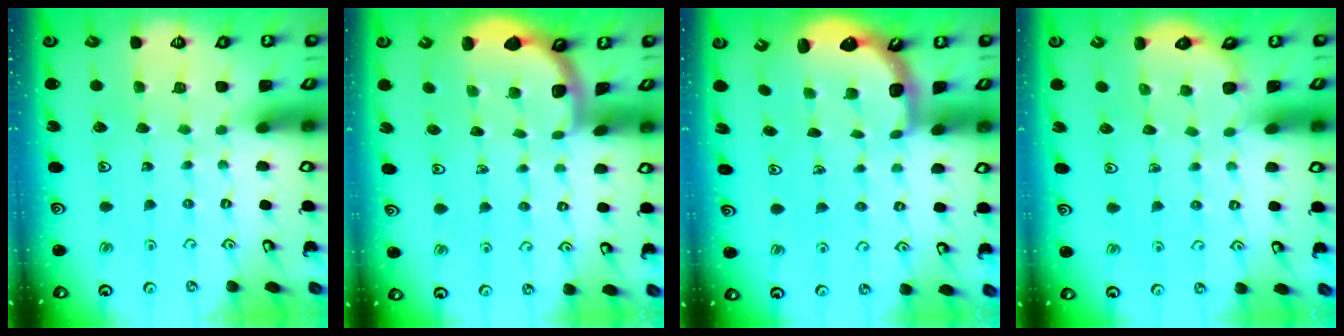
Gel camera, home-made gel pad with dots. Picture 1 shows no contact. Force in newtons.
{"total": 1.8, "press": 1.7, "slide": 0.0}
{"total": 2.7, "press": 2.0, "slide": 1.9}
{"total": 2.9, "press": 2.8, "slide": 0.7}